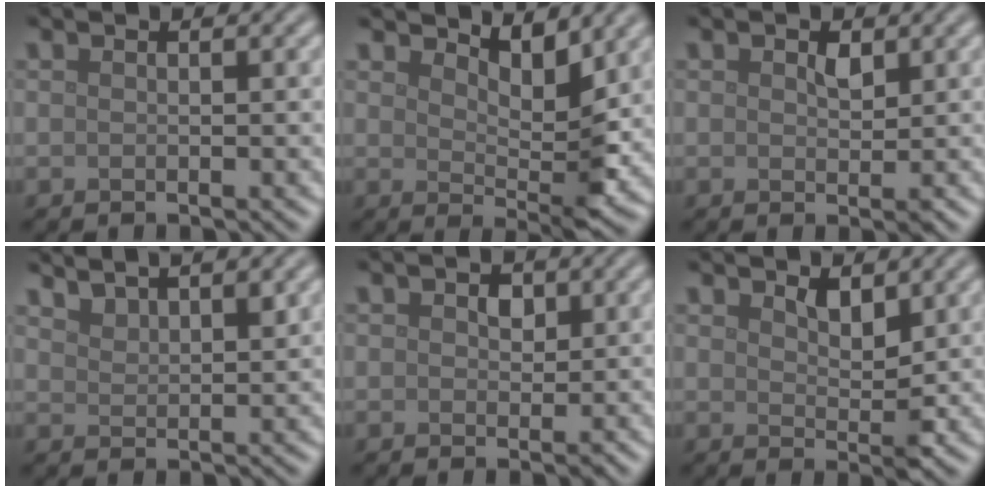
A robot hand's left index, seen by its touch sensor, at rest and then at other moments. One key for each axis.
{"total": 4.1, "fx": 2.9, "fy": 1.2, "fz": 2.5, "tx": -0.048, "ty": -0.012, "tz": 0.044}
{"total": 1.4, "fx": 0.5, "fy": 0.7, "fz": 1.0, "tx": -0.015, "ty": -0.002, "tz": 0.010}
{"total": 3.3, "fx": 2.9, "fy": 0.9, "fz": 1.4, "tx": -0.022, "ty": 0.001, "tz": 0.049}
{"total": 1.5, "fx": 0.4, "fy": 1.1, "fz": 0.9, "tx": -0.013, "ty": -0.002, "tz": 0.005}
{"total": 2.2, "fx": 1.4, "fy": 0.8, "fz": 1.4, "tx": -0.025, "ty": -0.007, "tz": 0.026}